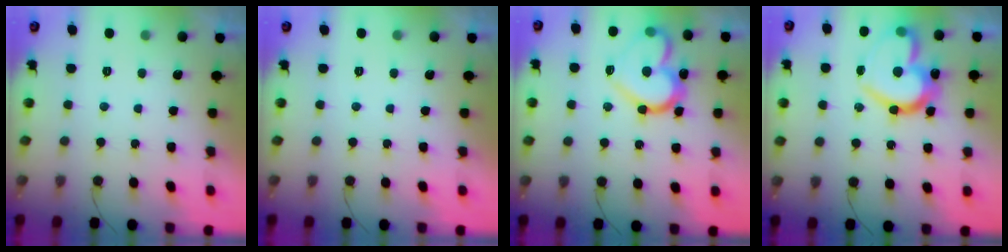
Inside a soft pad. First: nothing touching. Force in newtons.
{"total": 0.0}
{"total": 16.9, "press": 16.9, "slide": 1.5}
{"total": 23.3, "press": 23.2, "slide": 2.0}